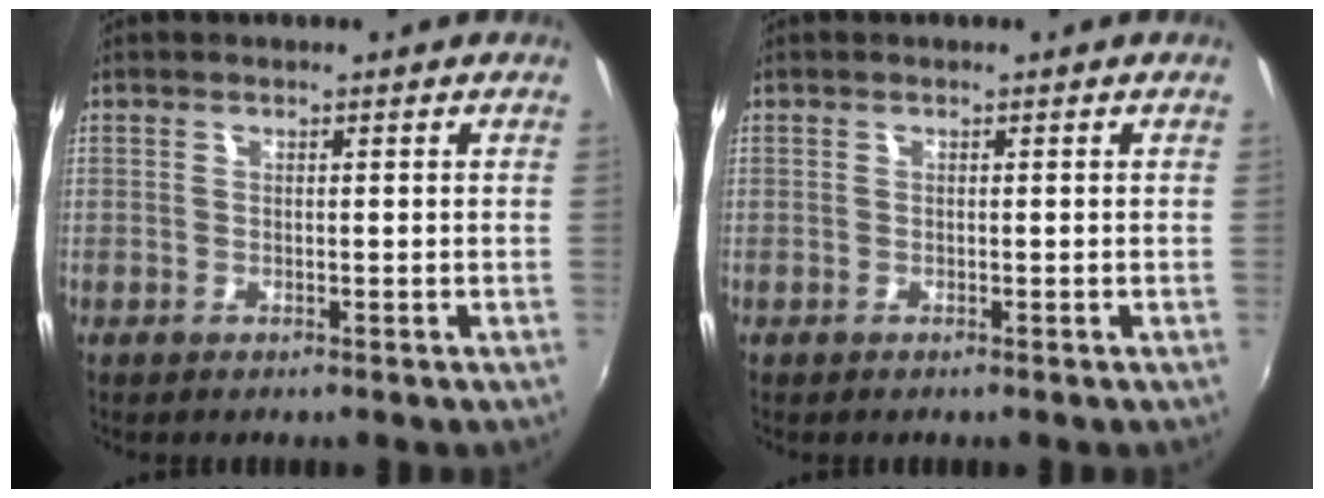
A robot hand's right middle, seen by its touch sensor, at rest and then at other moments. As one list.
[{"total": 0.0}]